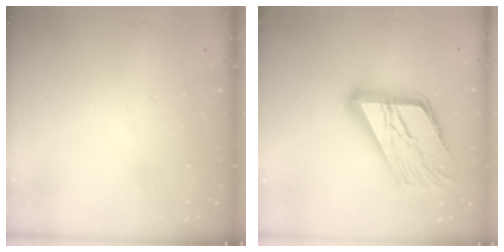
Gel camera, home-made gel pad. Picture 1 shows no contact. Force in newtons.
{"total": 22.8, "press": 22.7, "slide": 2.2}